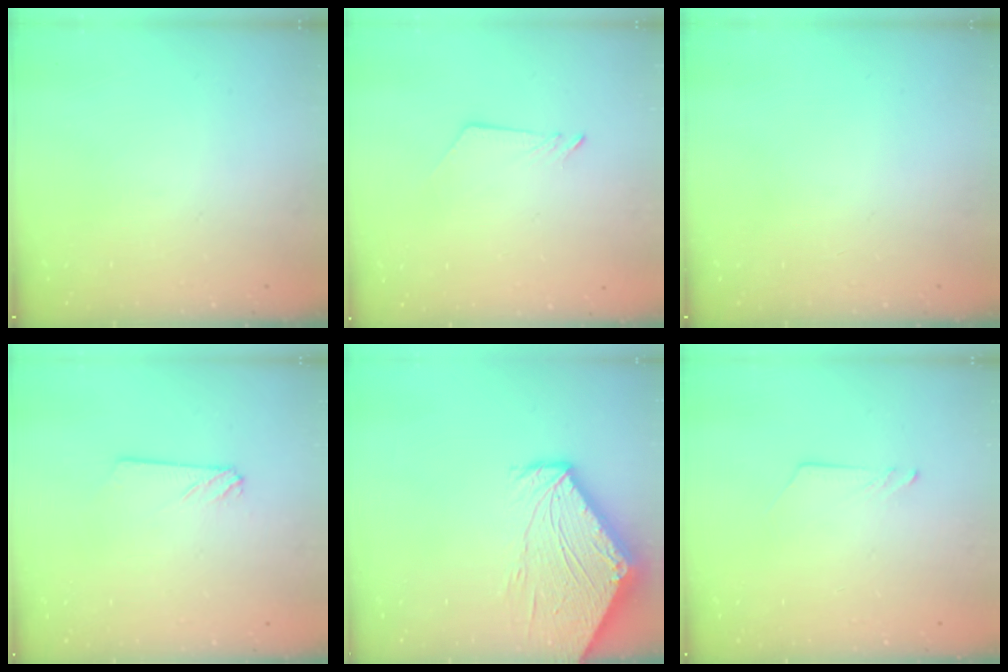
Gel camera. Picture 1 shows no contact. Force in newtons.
{"total": 2.6, "press": 2.6, "slide": 0.3}
{"total": 0.0}
{"total": 2.4, "press": 2.4, "slide": 0.3}
{"total": 10.9, "press": 10.8, "slide": 1.2}
{"total": 1.2, "press": 1.2, "slide": 0.1}